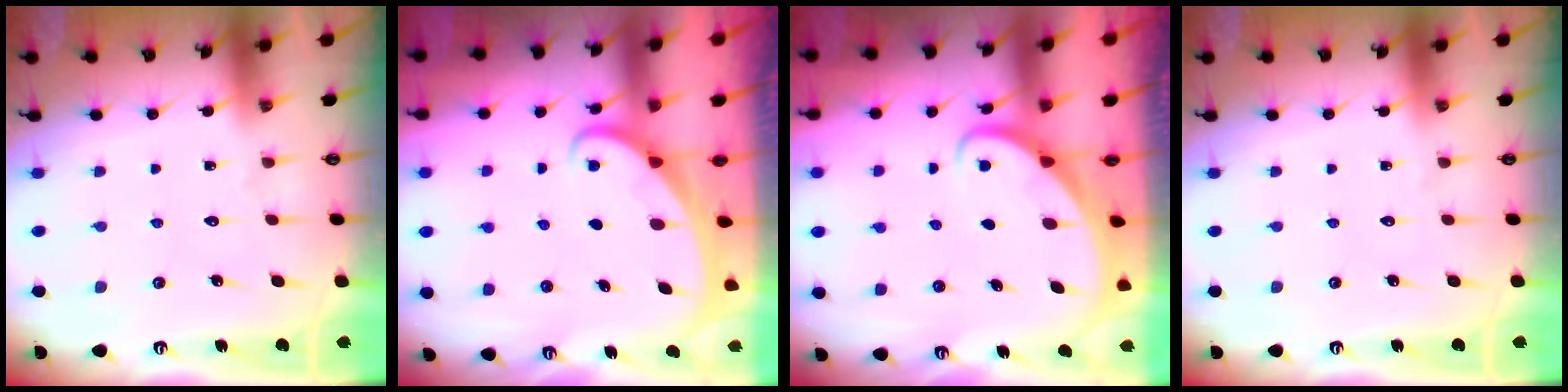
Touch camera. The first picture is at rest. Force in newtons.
{"total": 1.6, "press": 1.6, "slide": 0.1}
{"total": 2.3, "press": 2.3, "slide": 0.2}
{"total": 0.0}